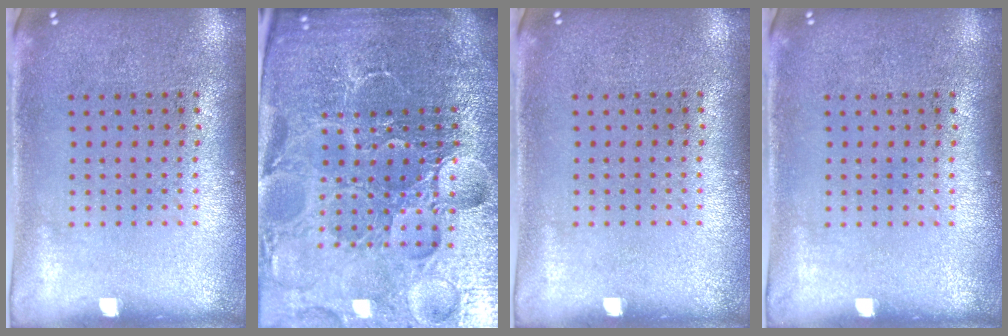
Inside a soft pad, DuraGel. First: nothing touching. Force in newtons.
{"total": 6.7, "press": 5.9, "slide": 3.2}
{"total": 0.0}
{"total": 0.0}